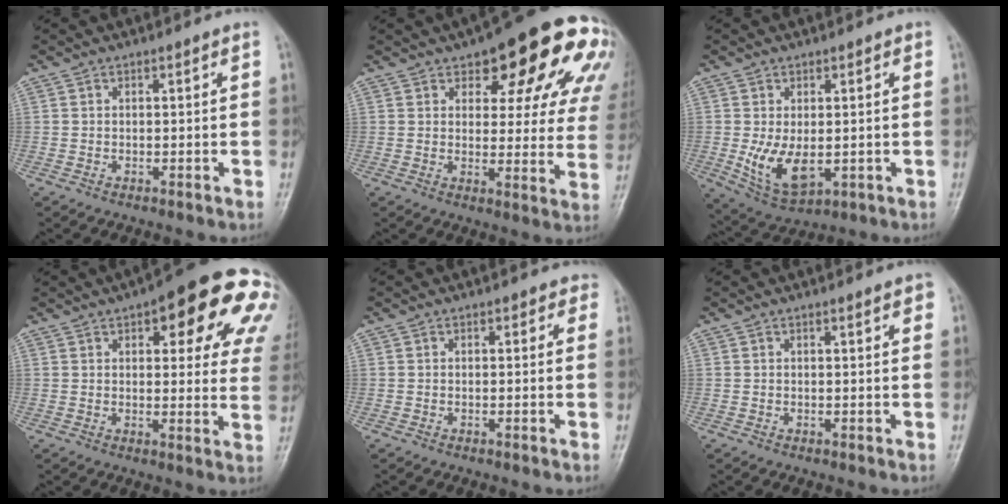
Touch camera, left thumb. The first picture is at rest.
{"total": 21.4, "force": [11.1, 8.7, 16.1], "torque": [-0.168, -0.020, 0.134]}
{"total": 8.4, "force": [-0.8, 4.9, 6.7], "torque": [-0.116, -0.018, 0.000]}
{"total": 21.6, "force": [9.4, 8.1, 17.7], "torque": [-0.185, -0.004, 0.106]}
{"total": 1.3, "force": [0.7, 1.0, 0.6], "torque": [0.015, 0.000, 0.001]}
{"total": 1.5, "force": [0.9, 0.3, 1.1], "torque": [-0.014, -0.002, 0.009]}